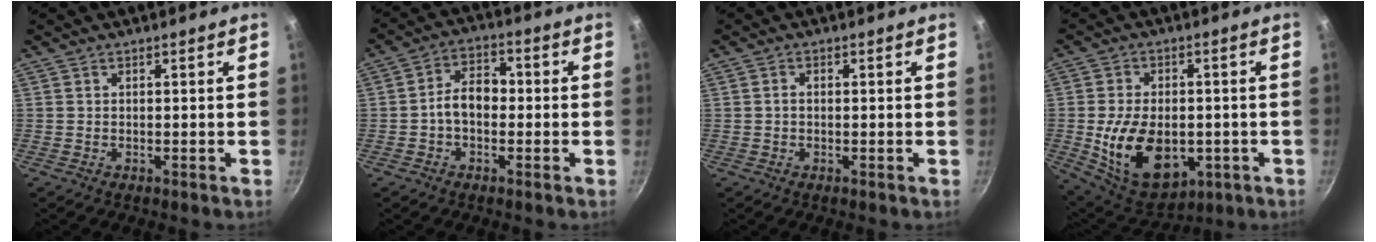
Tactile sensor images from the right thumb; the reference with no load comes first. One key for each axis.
{"total": 6.8, "fx": -0.9, "fy": 4.6, "fz": 4.9, "tx": -0.056, "ty": 0.028, "tz": -0.026}
{"total": 1.1, "fx": -0.1, "fy": 0.8, "fz": 0.8, "tx": -0.015, "ty": 0.005, "tz": -0.001}
{"total": 16.8, "fx": -2.8, "fy": 10.8, "fz": 12.6, "tx": -0.190, "ty": -0.004, "tz": -0.026}